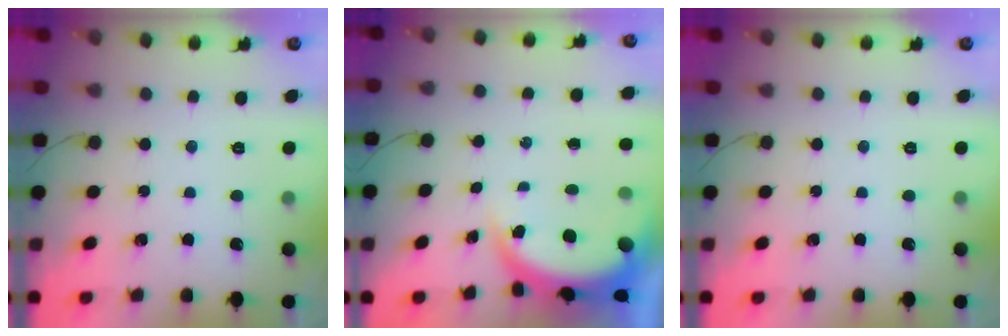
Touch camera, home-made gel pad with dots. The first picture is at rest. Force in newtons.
{"total": 5.0, "press": 4.9, "slide": 0.6}
{"total": 0.0}